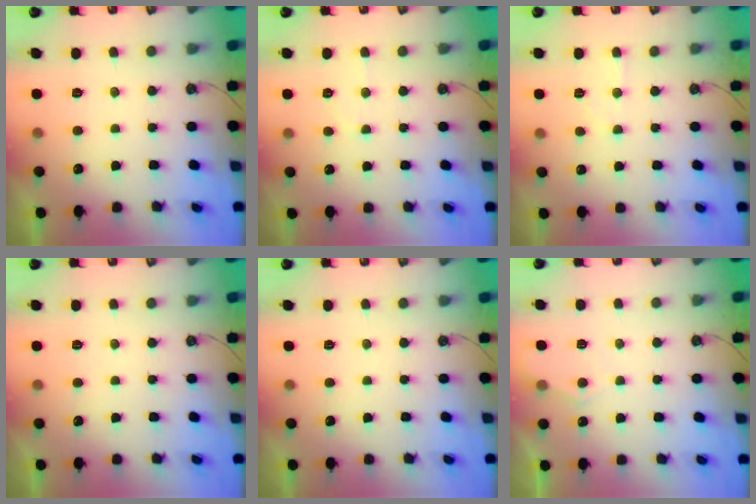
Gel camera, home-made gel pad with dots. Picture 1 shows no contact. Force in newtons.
{"total": 5.2, "press": 5.2, "slide": 0.7}
{"total": 4.7, "press": 4.6, "slide": 0.6}
{"total": 0.0}
{"total": 0.0}
{"total": 4.5, "press": 4.5, "slide": 0.5}